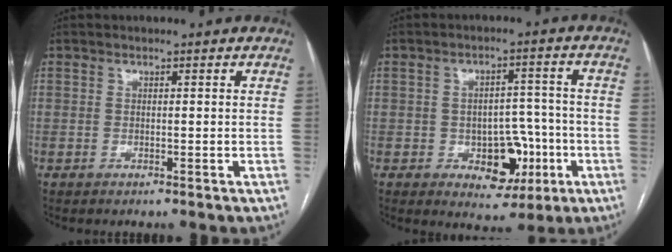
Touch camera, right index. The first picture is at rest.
{"total": 8.4, "force": [-2.9, 5.1, 5.9], "torque": [-0.076, 0.016, -0.030]}